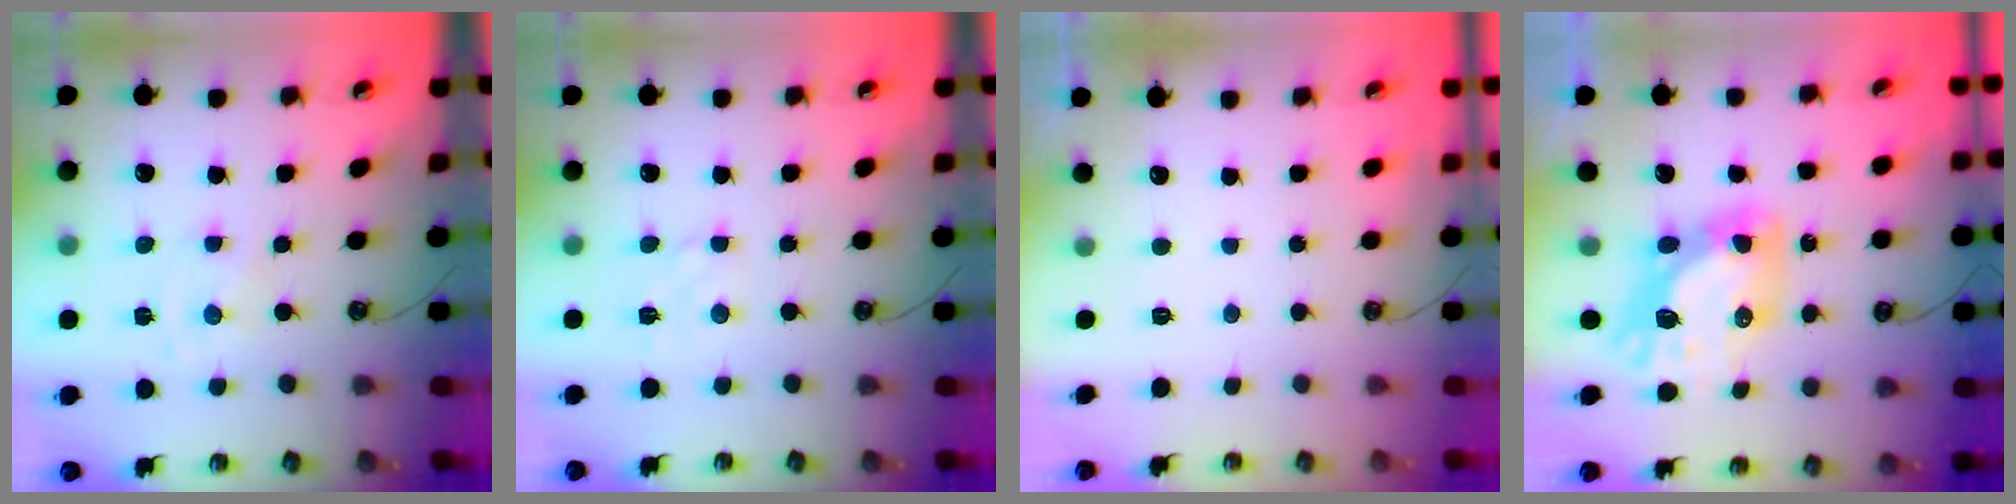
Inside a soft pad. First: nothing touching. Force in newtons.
{"total": 2.6, "press": 2.6, "slide": 0.6}
{"total": 0.0}
{"total": 12.8, "press": 12.7, "slide": 1.3}